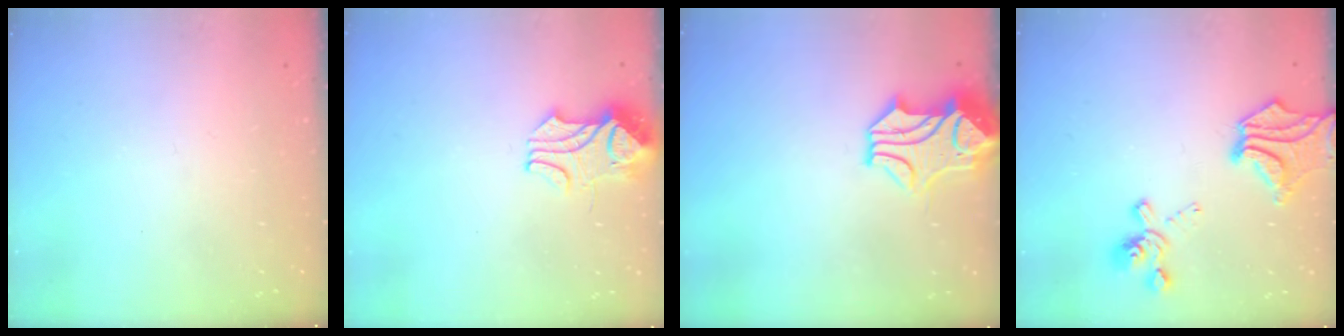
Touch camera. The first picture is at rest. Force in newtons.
{"total": 2.2, "press": 2.0, "slide": 0.9}
{"total": 1.0, "press": 0.3, "slide": 1.0}
{"total": 6.3, "press": 5.5, "slide": 3.0}